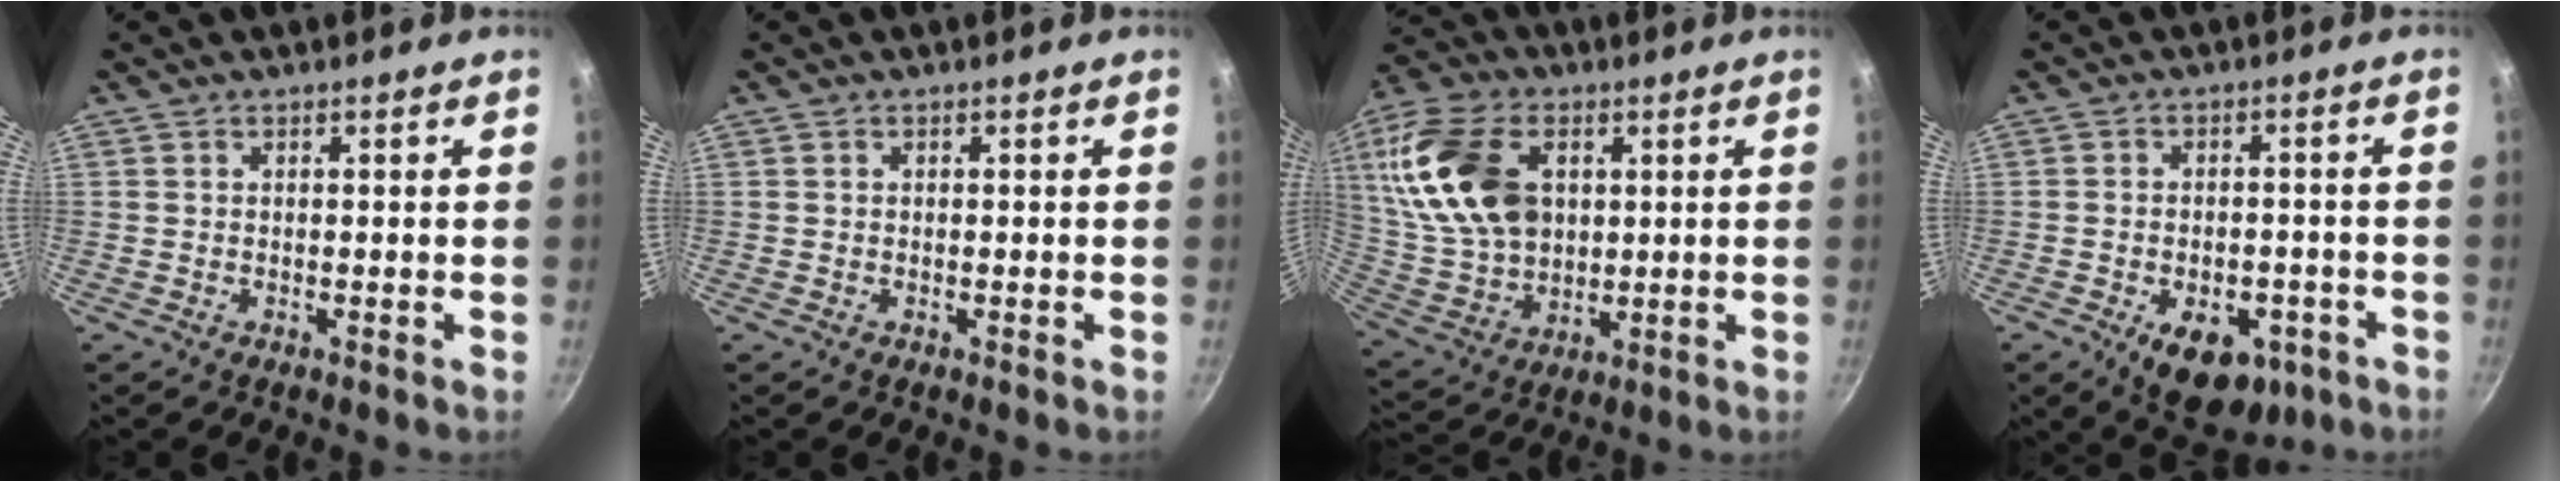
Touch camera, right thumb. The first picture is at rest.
{"total": 0.0}
{"total": 21.5, "force": [5.4, 14.4, 15.0], "torque": [-0.296, -0.006, 0.110]}
{"total": 12.4, "force": [-5.2, 7.6, 8.3], "torque": [-0.080, 0.013, -0.059]}